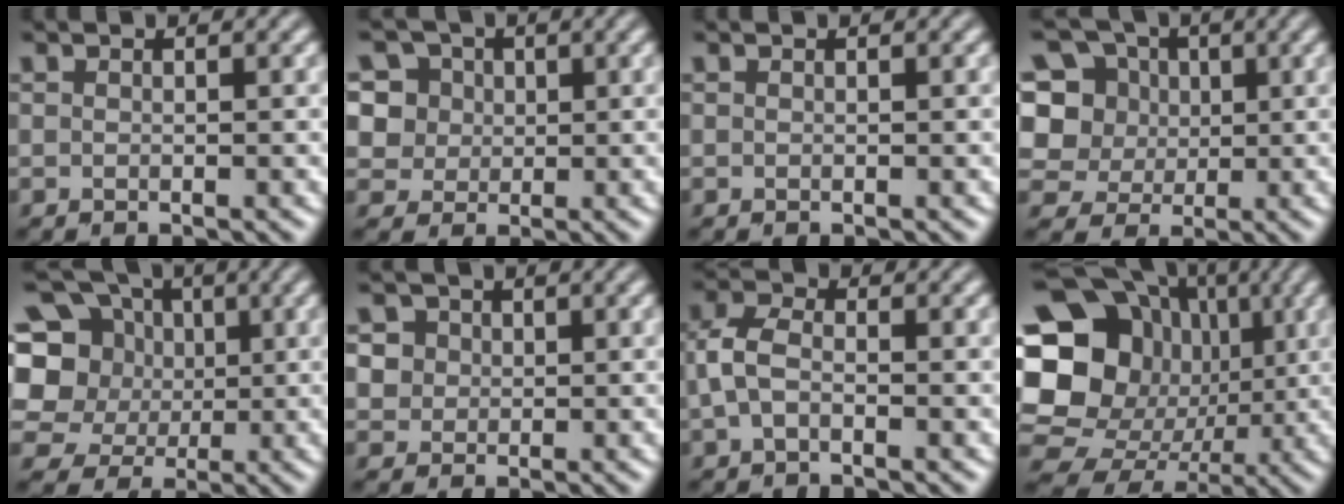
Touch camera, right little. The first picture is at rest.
{"total": 8.7, "force": [4.0, 6.9, 3.4], "torque": [-0.068, 0.026, 0.046]}
{"total": 0.0}
{"total": 10.1, "force": [3.4, 8.4, 4.5], "torque": [-0.103, 0.028, 0.049]}
{"total": 11.0, "force": [2.5, 9.4, 5.1], "torque": [-0.135, 0.038, 0.015]}
{"total": 4.4, "force": [1.8, 3.7, 1.6], "torque": [-0.028, 0.018, 0.022]}
{"total": 2.8, "force": [-0.4, 1.7, 2.2], "torque": [-0.053, 0.007, -0.016]}
{"total": 21.1, "force": [1.7, 19.1, 8.9], "torque": [-0.200, 0.039, 0.003]}